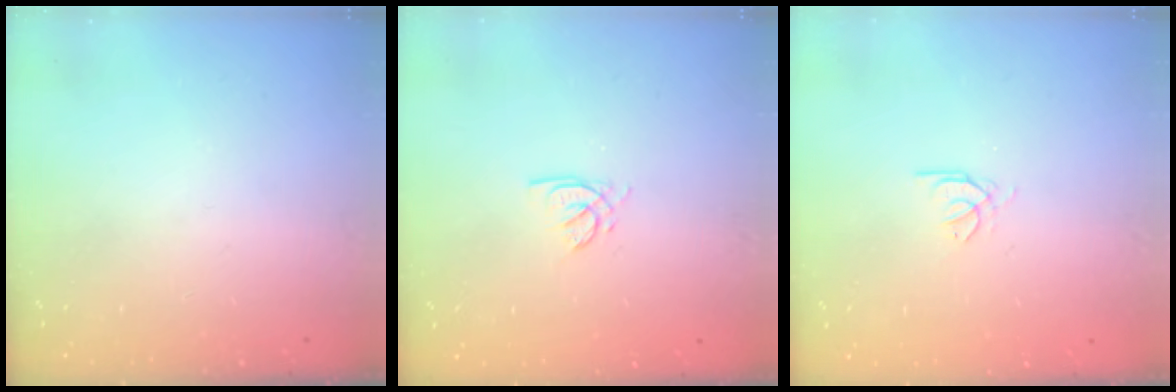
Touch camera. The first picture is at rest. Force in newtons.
{"total": 2.6, "press": 2.6, "slide": 0.2}
{"total": 0.9, "press": 0.8, "slide": 0.4}